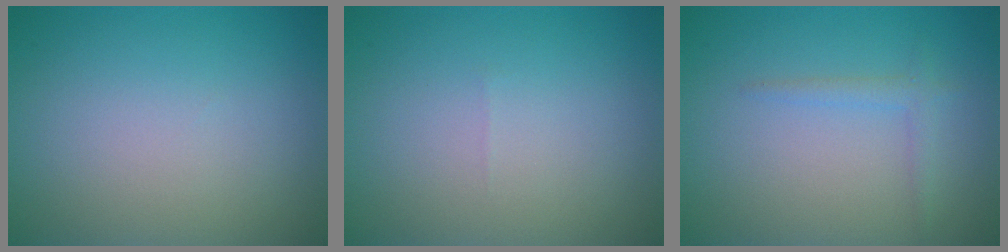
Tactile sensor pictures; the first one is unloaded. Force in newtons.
{"total": 0.0}
{"total": 1.3, "press": 1.3, "slide": 0.1}